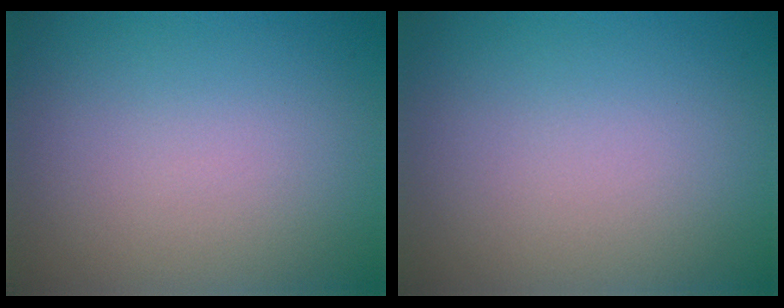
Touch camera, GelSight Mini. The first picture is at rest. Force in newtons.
{"total": 0.0}